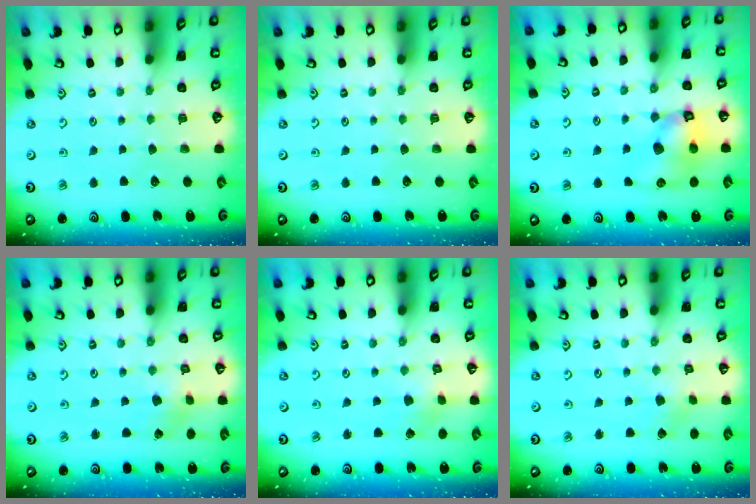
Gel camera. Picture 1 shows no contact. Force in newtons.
{"total": 0.0}
{"total": 10.5, "press": 10.4, "slide": 1.6}
{"total": 1.9, "press": 1.9, "slide": 0.2}
{"total": 2.0, "press": 2.0, "slide": 0.1}
{"total": 1.8, "press": 1.8, "slide": 0.3}